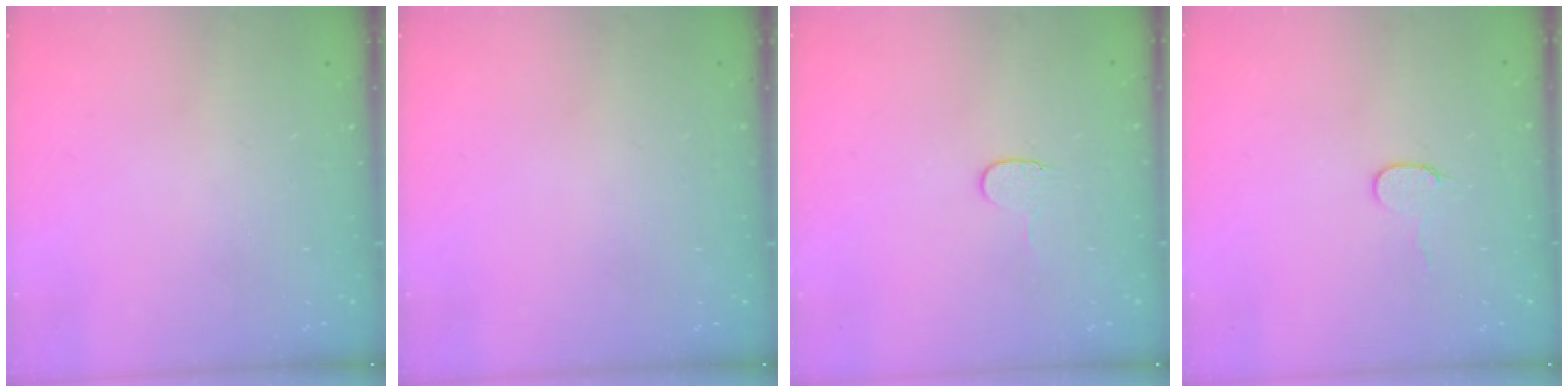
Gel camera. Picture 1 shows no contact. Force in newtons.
{"total": 0.0}
{"total": 4.1, "press": 4.1, "slide": 0.4}
{"total": 5.9, "press": 5.9, "slide": 0.5}